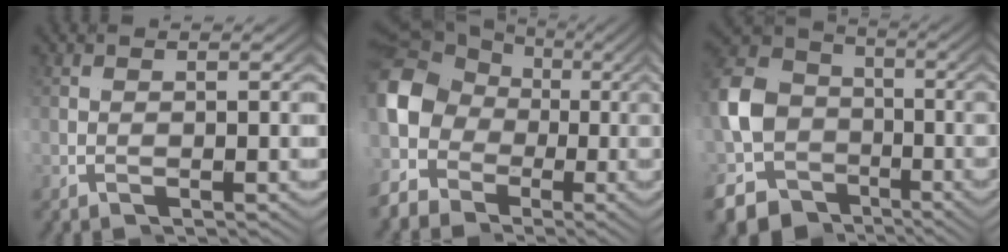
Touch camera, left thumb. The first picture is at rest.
{"total": 9.7, "force": [1.1, 6.2, 7.4], "torque": [-0.142, -0.010, 0.020]}
{"total": 9.4, "force": [-2.1, 6.8, 6.1], "torque": [-0.139, -0.027, -0.035]}